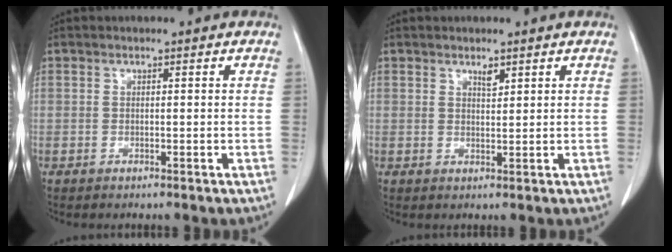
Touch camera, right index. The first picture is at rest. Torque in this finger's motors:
{"motor_torque": [0.00, 0.01, 0.00, 0.00]}